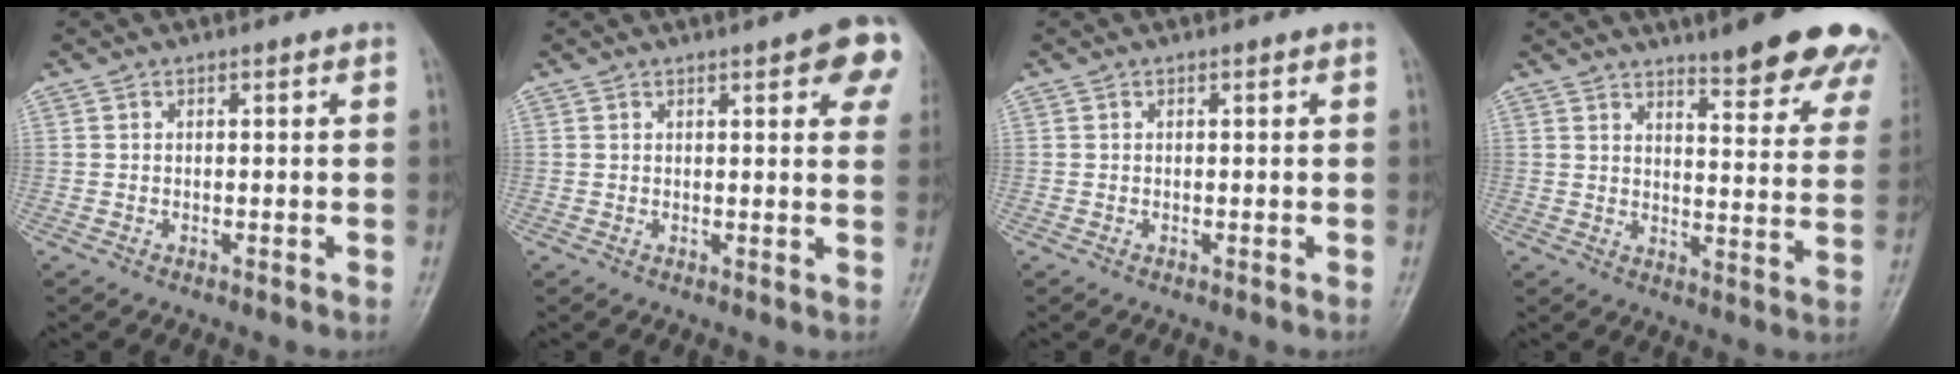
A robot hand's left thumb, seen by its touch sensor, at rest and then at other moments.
{"total": 8.9, "force": [4.2, 2.6, 7.4], "torque": [-0.063, -0.008, 0.042]}
{"total": 0.0}
{"total": 17.5, "force": [13.6, 3.4, 10.5], "torque": [-0.097, -0.080, 0.164]}